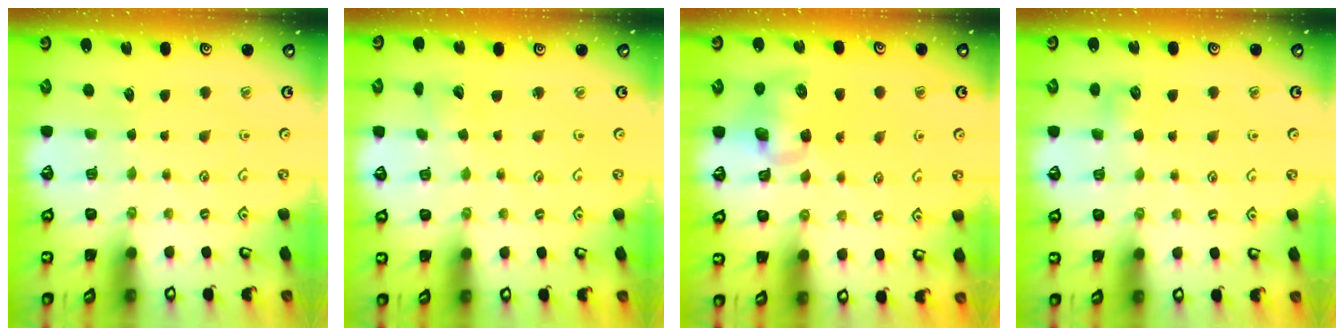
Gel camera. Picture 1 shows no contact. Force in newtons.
{"total": 2.5, "press": 2.5, "slide": 0.3}
{"total": 8.7, "press": 8.6, "slide": 1.4}
{"total": 7.0, "press": 7.0, "slide": 0.7}